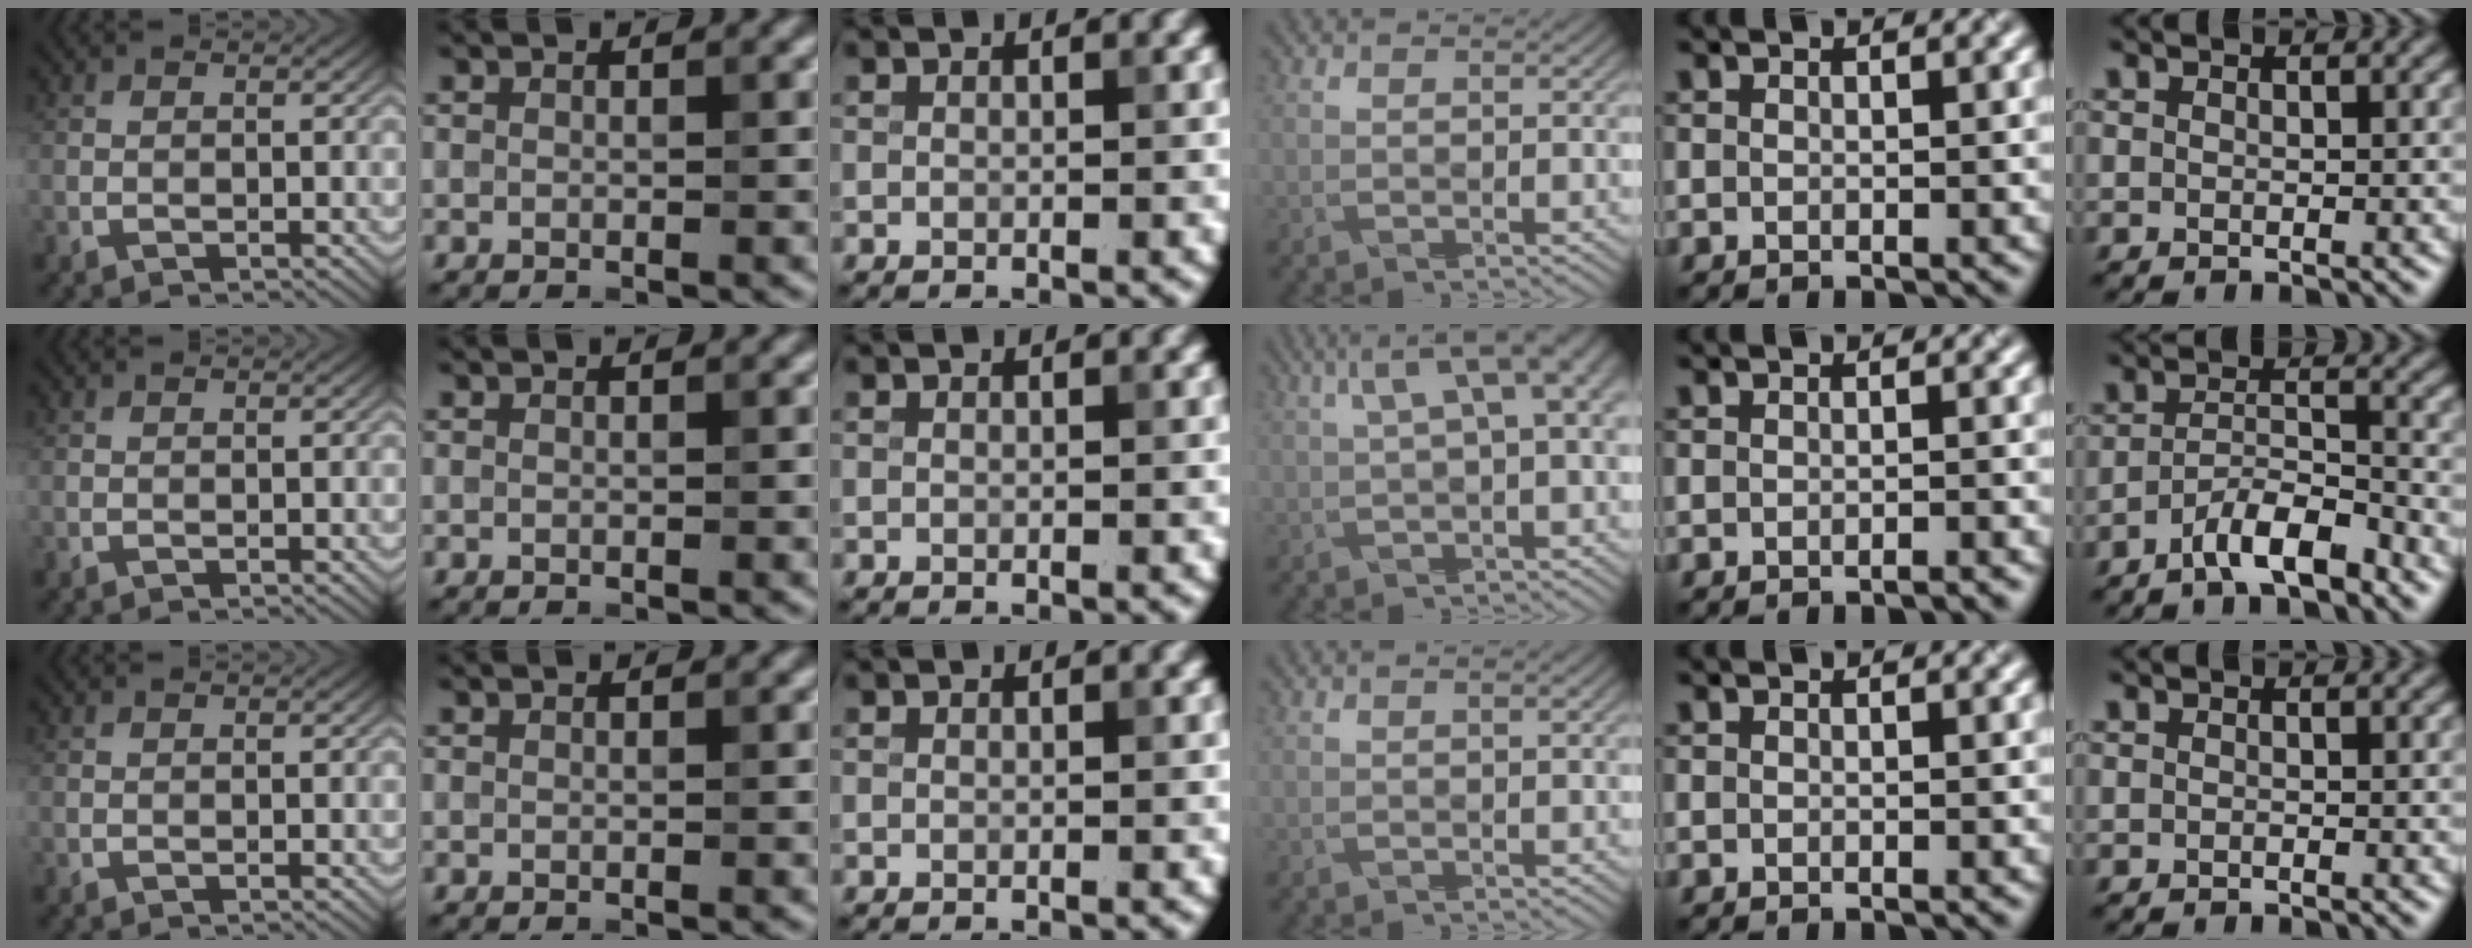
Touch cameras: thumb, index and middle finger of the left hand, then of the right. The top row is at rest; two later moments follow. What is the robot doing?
{"motion": "pour", "object": "sugar"}